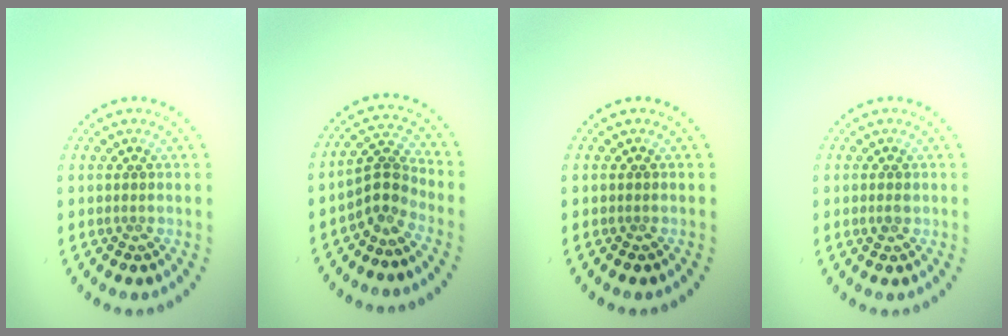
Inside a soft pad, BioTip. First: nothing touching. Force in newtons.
{"total": 2.9, "press": 2.2, "slide": 1.9}
{"total": 0.0}
{"total": 0.9, "press": 0.9, "slide": 0.2}